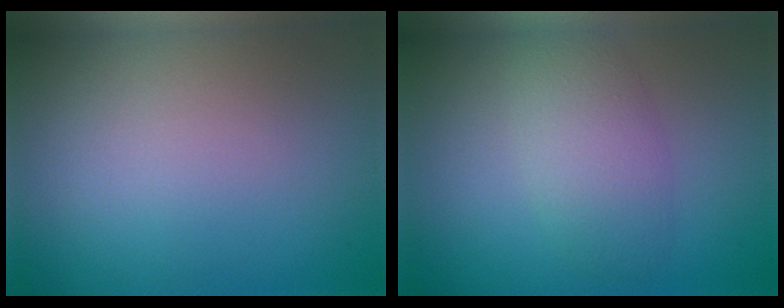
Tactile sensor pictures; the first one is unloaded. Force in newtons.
{"total": 3.4, "press": 3.4, "slide": 0.2}